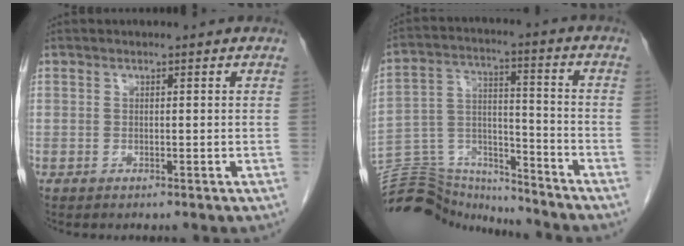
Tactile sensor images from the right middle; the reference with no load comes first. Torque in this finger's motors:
{"motor_torque": [0.96, -1.18, -0.07, -0.02]}